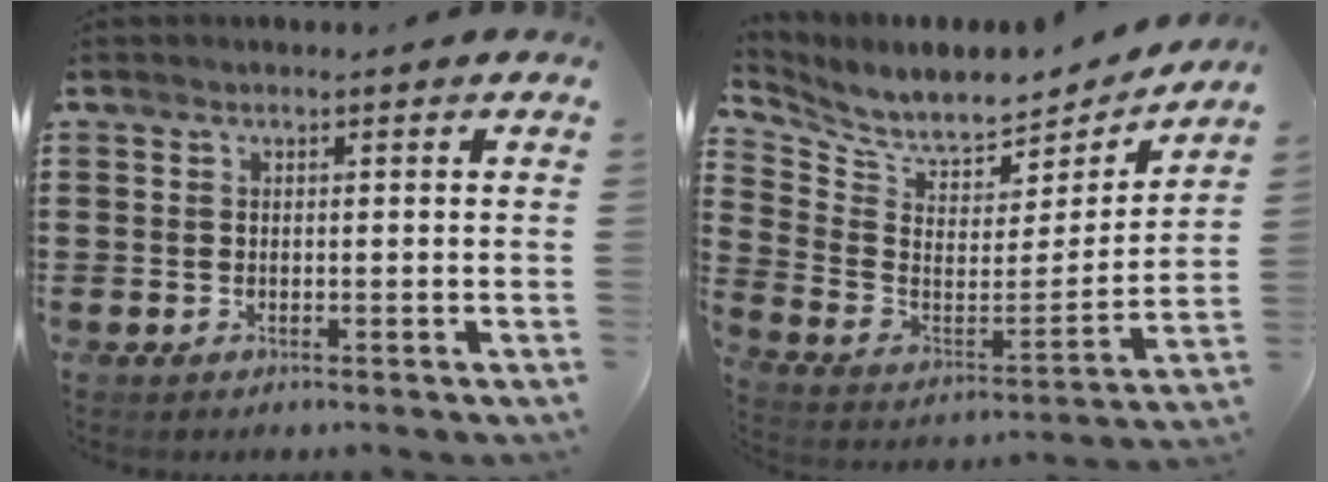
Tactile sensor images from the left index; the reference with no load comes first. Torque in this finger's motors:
{"motor_torque": [1.67, -0.47, 0.02, -0.02]}